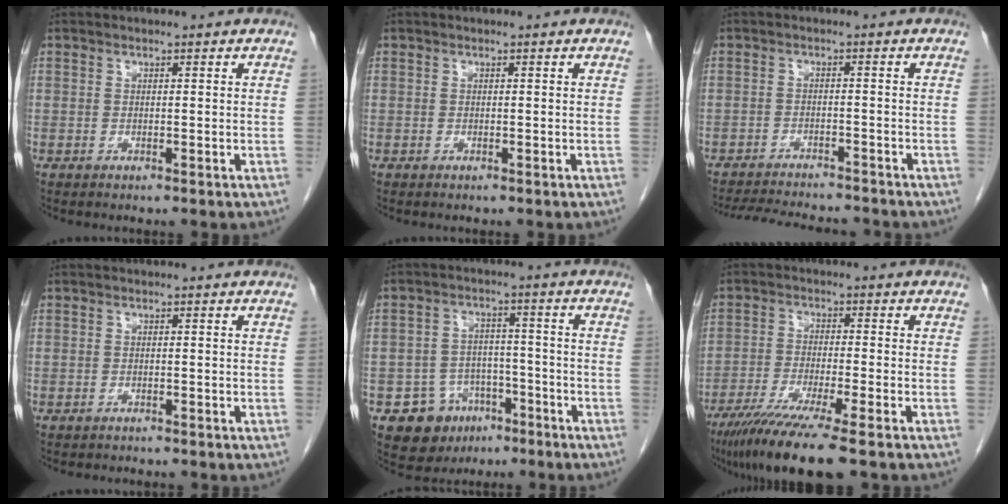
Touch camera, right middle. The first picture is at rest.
{"total": 0.0}
{"total": 12.8, "force": [-11.8, 2.3, 4.4], "torque": [-0.079, -0.007, -0.159]}
{"total": 1.4, "force": [-1.3, 0.5, 0.4], "torque": [-0.015, -0.003, -0.016]}
{"total": 7.8, "force": [-4.2, 6.2, 2.1], "torque": [-0.037, 0.011, -0.059]}
{"total": 12.1, "force": [-9.0, 0.6, 8.1], "torque": [-0.133, -0.032, -0.144]}